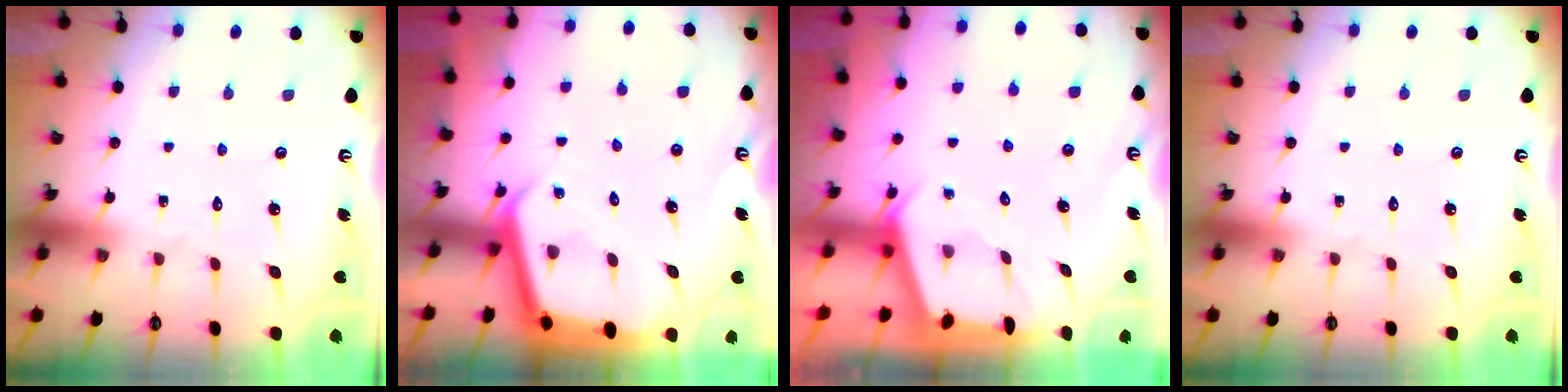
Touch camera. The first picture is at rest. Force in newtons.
{"total": 4.4, "press": 4.4, "slide": 0.3}
{"total": 2.1, "press": 2.0, "slide": 0.3}
{"total": 0.0}